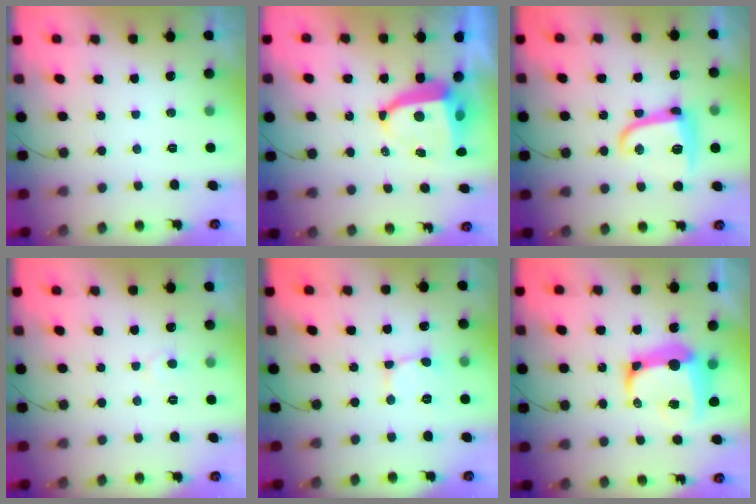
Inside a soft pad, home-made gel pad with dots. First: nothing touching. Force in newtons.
{"total": 8.2, "press": 8.2, "slide": 0.9}
{"total": 12.4, "press": 12.4, "slide": 0.8}
{"total": 4.3, "press": 4.3, "slide": 0.5}
{"total": 2.2, "press": 2.2, "slide": 0.1}
{"total": 14.4, "press": 14.3, "slide": 1.9}